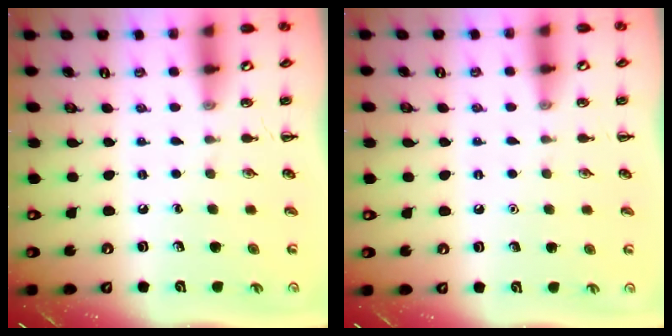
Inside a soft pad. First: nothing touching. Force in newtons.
{"total": 1.6, "press": 1.6, "slide": 0.1}